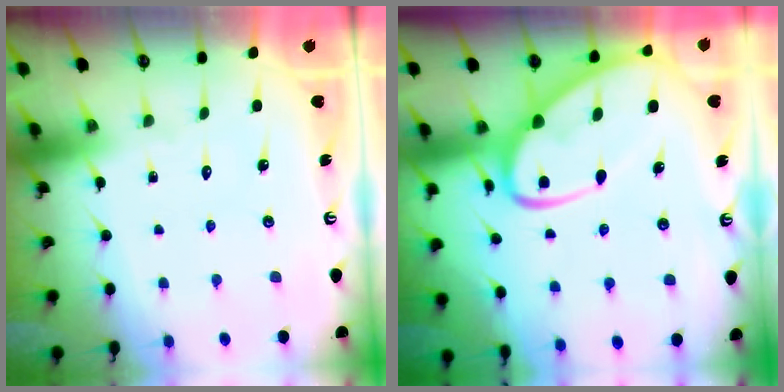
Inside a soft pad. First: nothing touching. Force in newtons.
{"total": 12.5, "press": 12.4, "slide": 1.2}